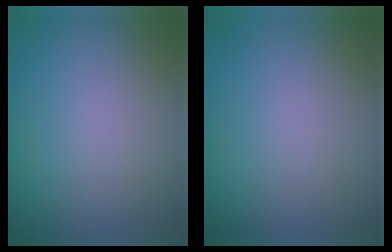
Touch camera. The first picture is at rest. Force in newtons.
{"total": 0.0}